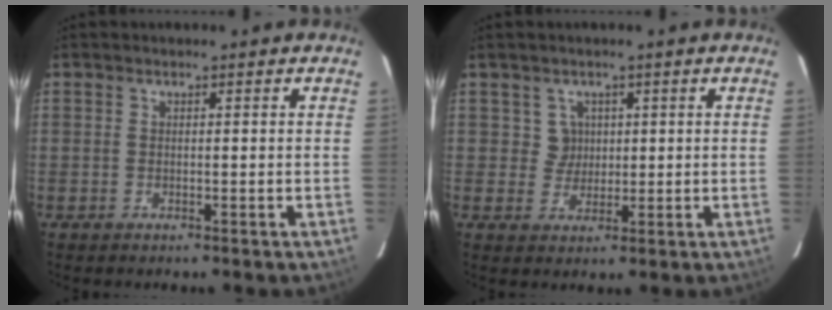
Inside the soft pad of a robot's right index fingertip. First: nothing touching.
{"total": 3.3, "force": [1.0, 3.1, 0.0], "torque": [0.008, 0.011, 0.016]}